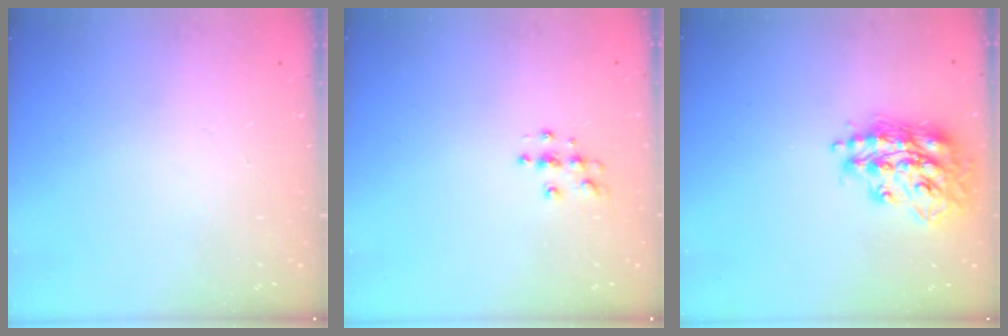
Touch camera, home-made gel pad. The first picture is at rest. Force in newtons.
{"total": 5.1, "press": 5.1, "slide": 0.3}
{"total": 17.5, "press": 17.5, "slide": 1.2}